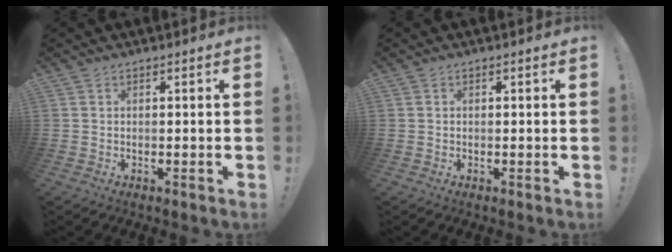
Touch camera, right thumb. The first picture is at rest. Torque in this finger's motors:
{"motor_torque": [-0.23, -0.12, -0.33, -0.17, 0.00]}